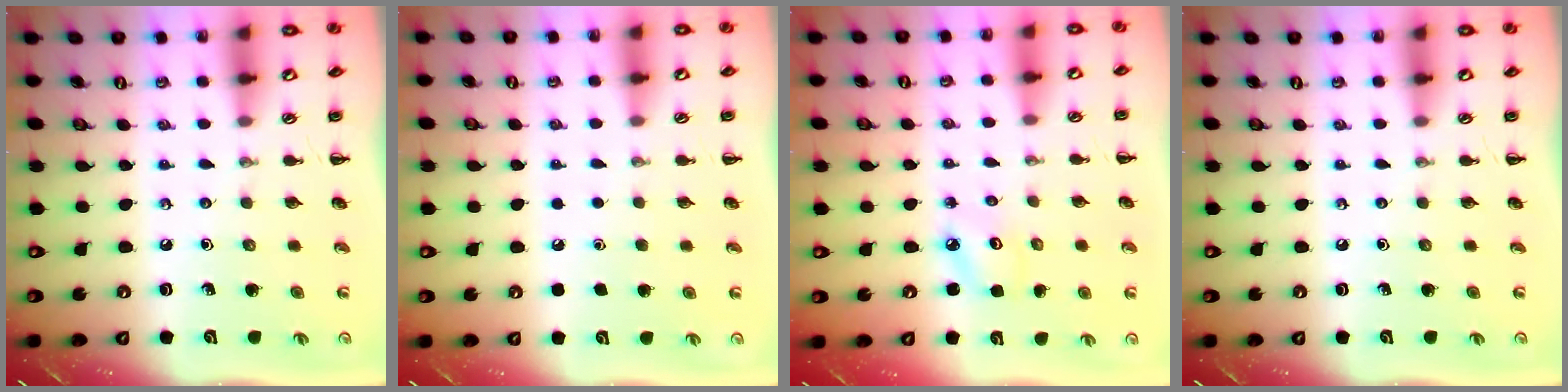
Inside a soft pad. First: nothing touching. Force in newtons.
{"total": 1.7, "press": 1.7, "slide": 0.1}
{"total": 3.5, "press": 3.4, "slide": 0.5}
{"total": 0.0}